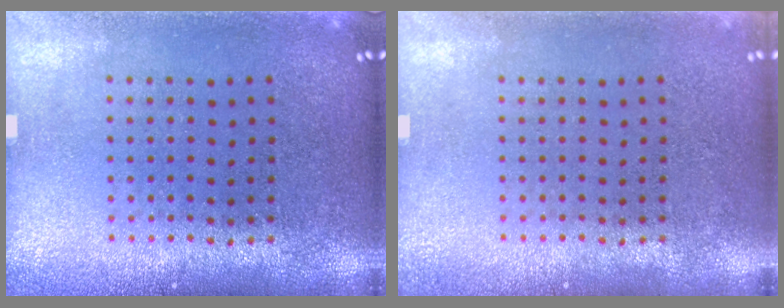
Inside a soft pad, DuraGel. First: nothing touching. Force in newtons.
{"total": 0.7, "press": 0.6, "slide": 0.3}